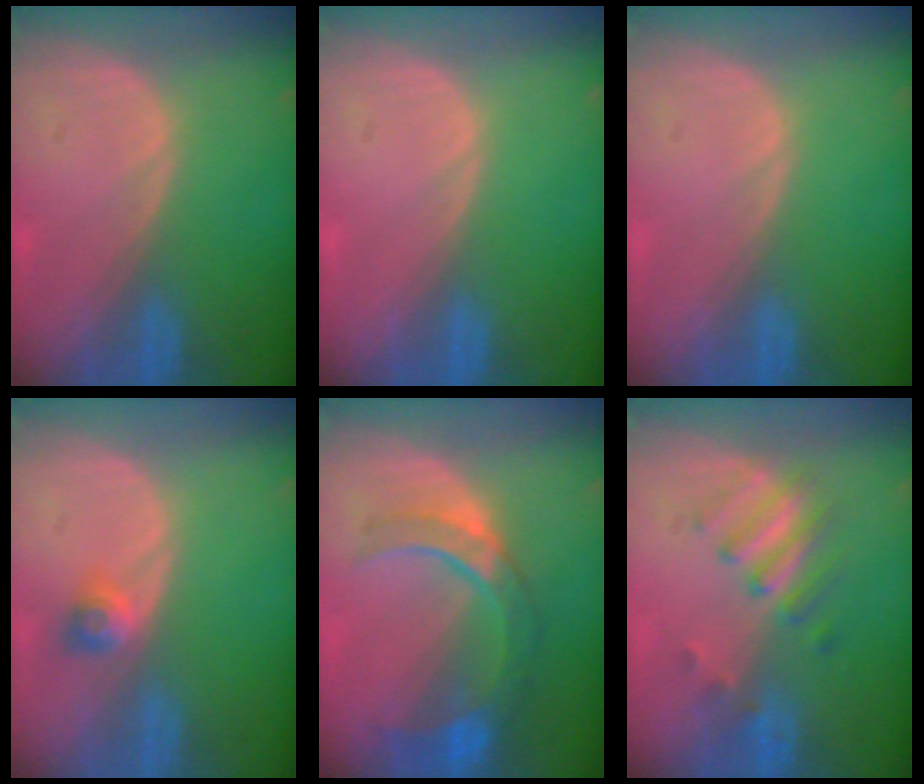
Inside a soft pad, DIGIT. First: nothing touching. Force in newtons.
{"total": 0.0}
{"total": 0.0}
{"total": 2.5, "press": 2.2, "slide": 1.3}
{"total": 9.1, "press": 7.8, "slide": 4.7}
{"total": 5.1, "press": 5.0, "slide": 1.0}